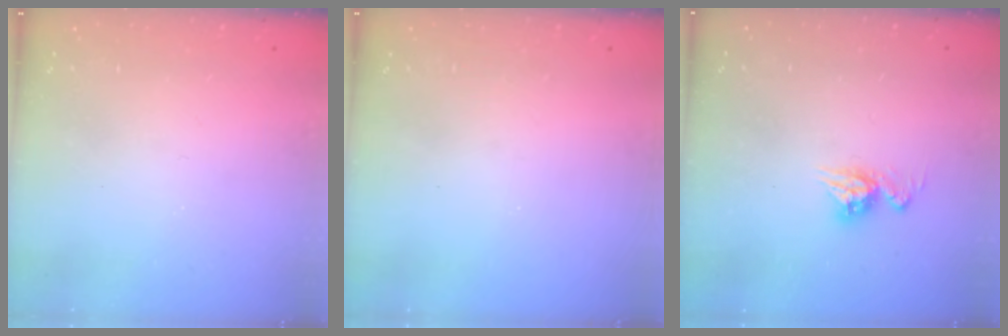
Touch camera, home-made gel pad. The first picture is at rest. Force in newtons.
{"total": 0.0}
{"total": 8.0, "press": 8.0, "slide": 0.7}